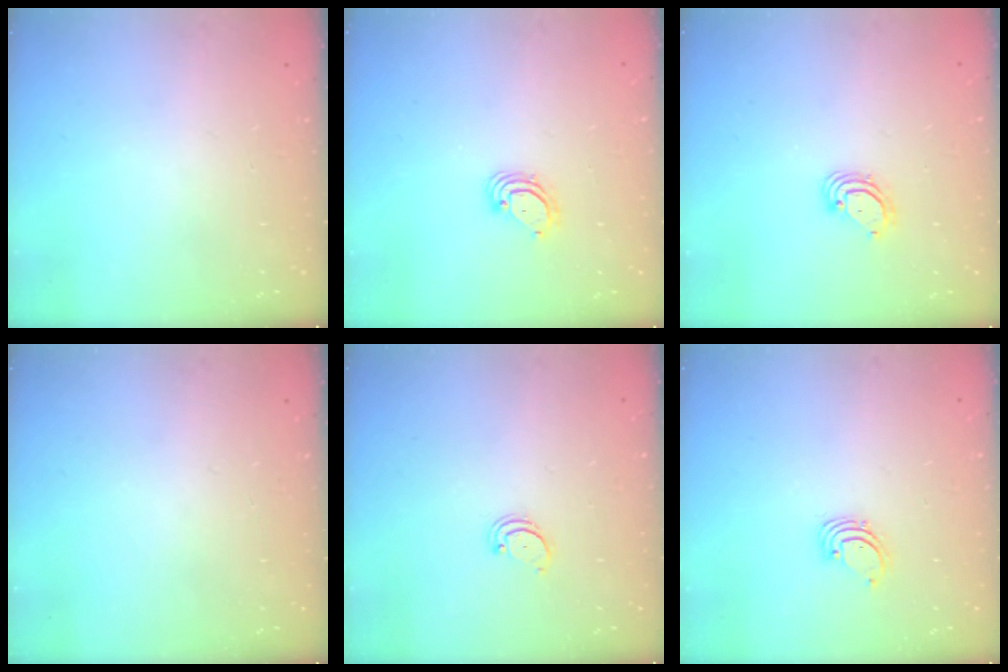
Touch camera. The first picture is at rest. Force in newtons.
{"total": 3.8, "press": 3.8, "slide": 0.1}
{"total": 3.8, "press": 3.8, "slide": 0.1}
{"total": 0.0}
{"total": 2.4, "press": 2.3, "slide": 0.5}
{"total": 1.4, "press": 1.4, "slide": 0.1}